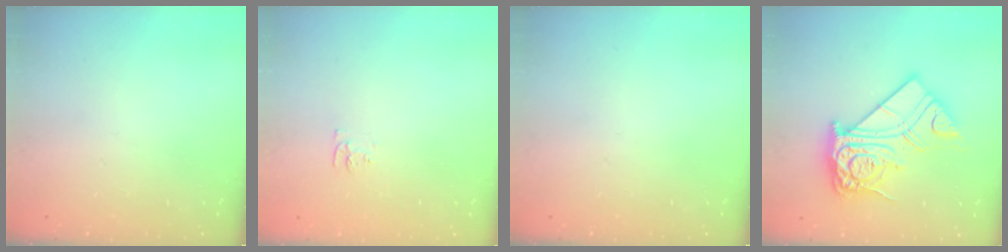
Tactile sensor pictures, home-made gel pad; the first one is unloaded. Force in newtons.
{"total": 3.7, "press": 3.6, "slide": 0.6}
{"total": 0.0}
{"total": 19.5, "press": 19.4, "slide": 1.6}